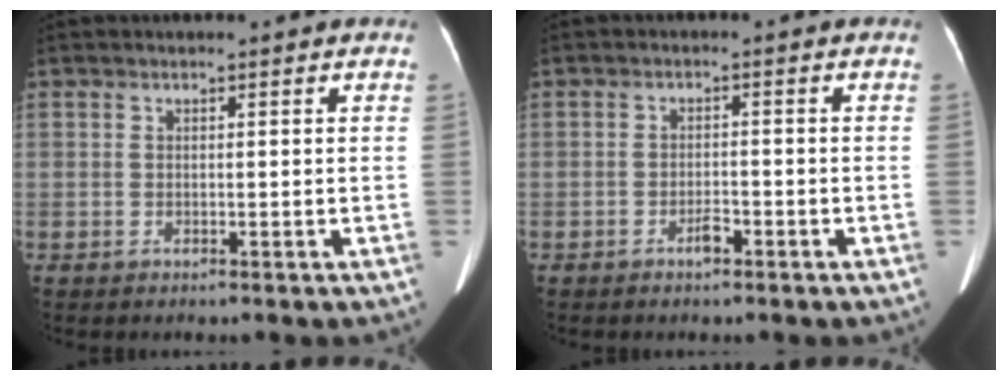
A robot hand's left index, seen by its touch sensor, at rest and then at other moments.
{"total": 1.9, "force": [-1.3, 0.7, 1.2], "torque": [-0.021, 0.002, -0.020]}